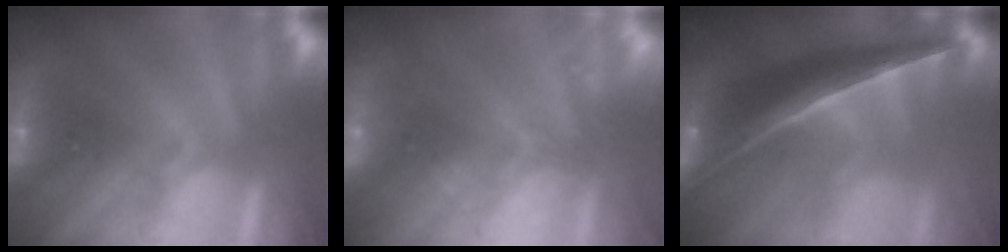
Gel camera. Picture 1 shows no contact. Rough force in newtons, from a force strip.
{"total": 2.4}
{"total": 9.1}